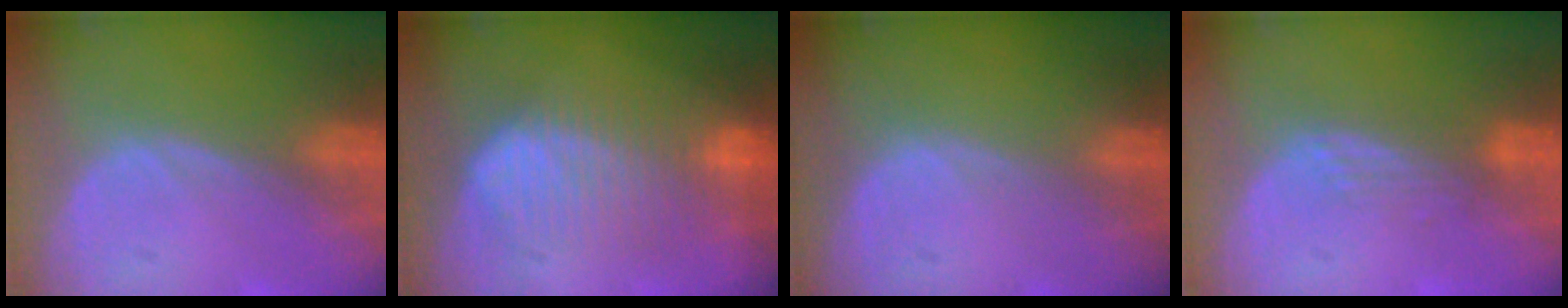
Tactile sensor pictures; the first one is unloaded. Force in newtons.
{"total": 8.1, "press": 8.1, "slide": 0.1}
{"total": 0.0}
{"total": 3.0, "press": 2.5, "slide": 1.7}